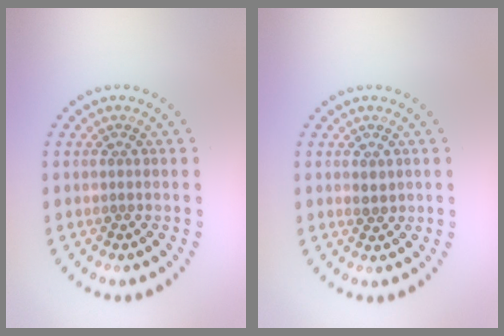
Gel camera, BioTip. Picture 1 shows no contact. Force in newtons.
{"total": 1.0, "press": 1.0, "slide": 0.2}